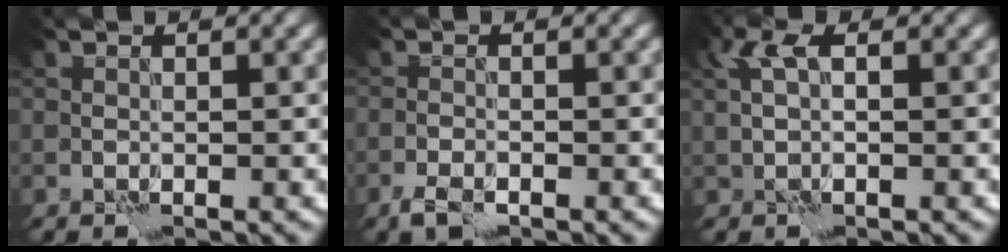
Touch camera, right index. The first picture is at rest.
{"total": 1.9, "force": [-1.3, 0.8, 1.2], "torque": [-0.029, -0.003, -0.029]}
{"total": 2.3, "force": [0.9, 0.8, 1.9], "torque": [-0.042, 0.010, 0.016]}